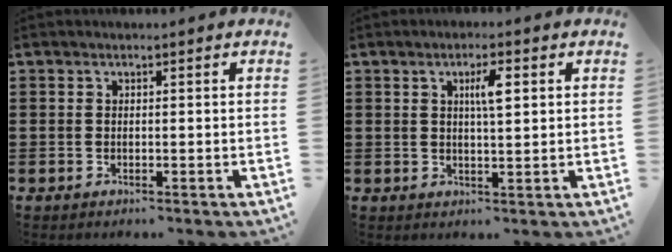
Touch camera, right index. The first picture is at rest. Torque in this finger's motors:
{"motor_torque": [0.44, -0.13, 0.13, 0.07]}